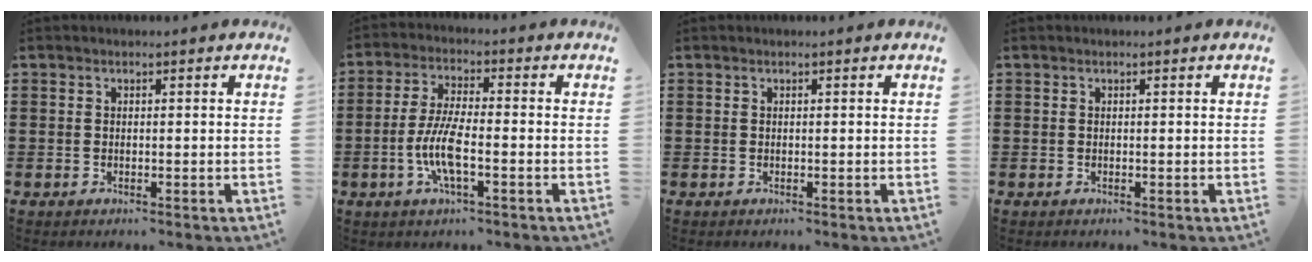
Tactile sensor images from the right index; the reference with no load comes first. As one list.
[{"total": 7.2, "force": [-2.2, 1.9, 6.6], "torque": [-0.153, -0.012, -0.048]}, {"total": 0.0}, {"total": 0.0}]